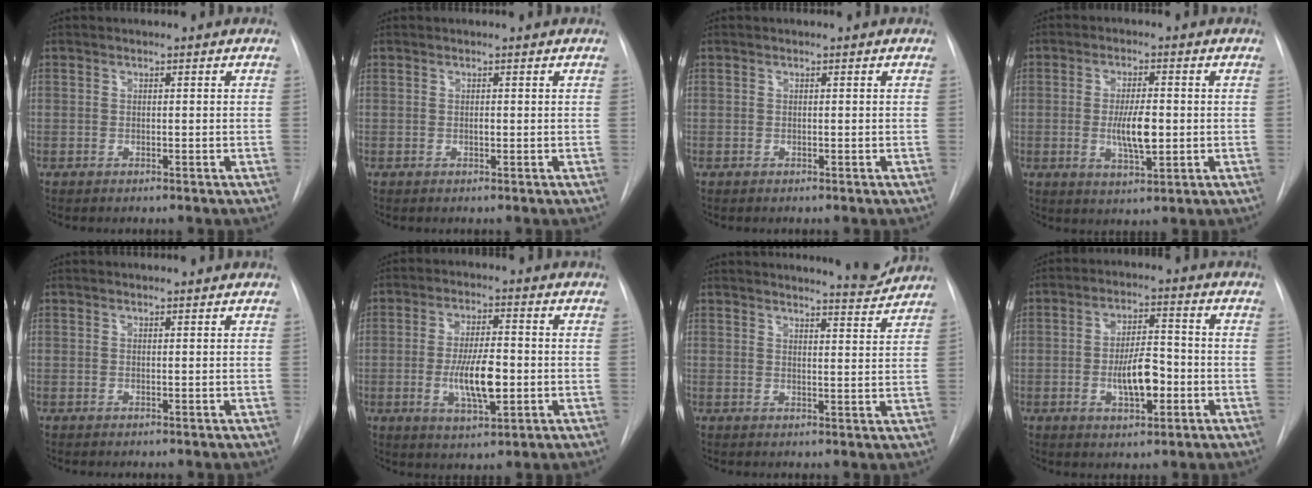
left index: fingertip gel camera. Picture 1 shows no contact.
{"total": 0.6, "force": [0.4, 0.3, 0.5], "torque": [-0.009, 0.005, 0.006]}
{"total": 0.0}
{"total": 6.1, "force": [-0.6, 1.7, 5.8], "torque": [-0.107, -0.011, -0.007]}
{"total": 2.1, "force": [2.0, 0.1, 0.4], "torque": [-0.005, 0.013, 0.025]}
{"total": 8.5, "force": [-1.5, 2.5, 8.0], "torque": [-0.148, -0.008, -0.023]}
{"total": 7.3, "force": [7.2, -0.4, 0.9], "torque": [-0.018, -0.023, 0.085]}
{"total": 7.5, "force": [-2.0, 2.8, 6.6], "torque": [-0.118, 0.004, -0.030]}